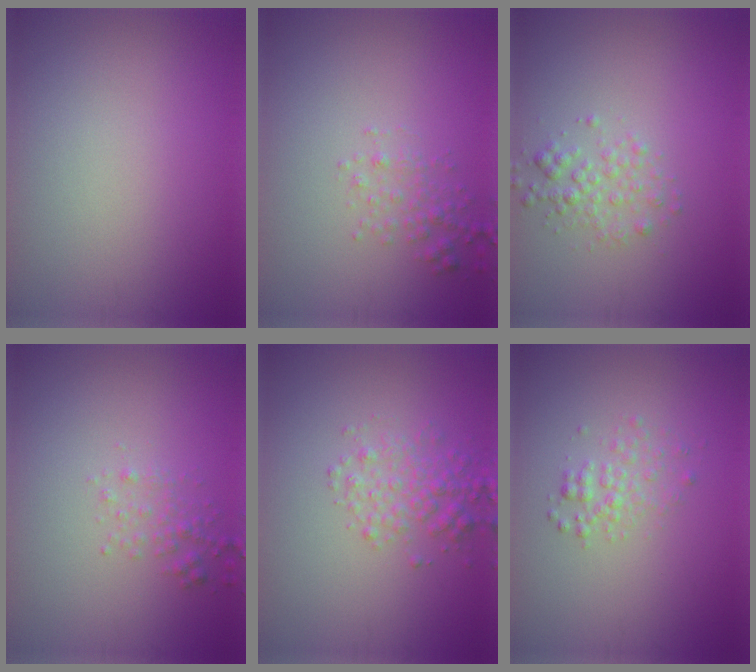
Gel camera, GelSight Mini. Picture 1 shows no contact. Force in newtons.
{"total": 1.6, "press": 1.6, "slide": 0.1}
{"total": 2.0, "press": 2.0, "slide": 0.1}
{"total": 1.6, "press": 1.5, "slide": 0.2}
{"total": 2.9, "press": 2.9, "slide": 0.1}
{"total": 1.7, "press": 1.7, "slide": 0.1}